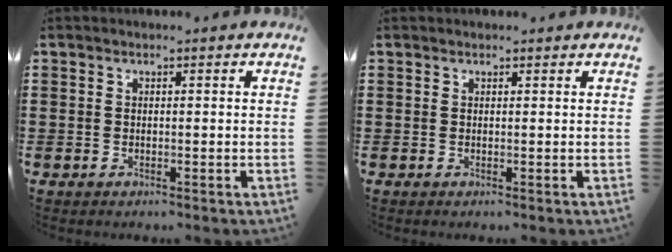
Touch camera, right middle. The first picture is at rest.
{"total": 0.0}